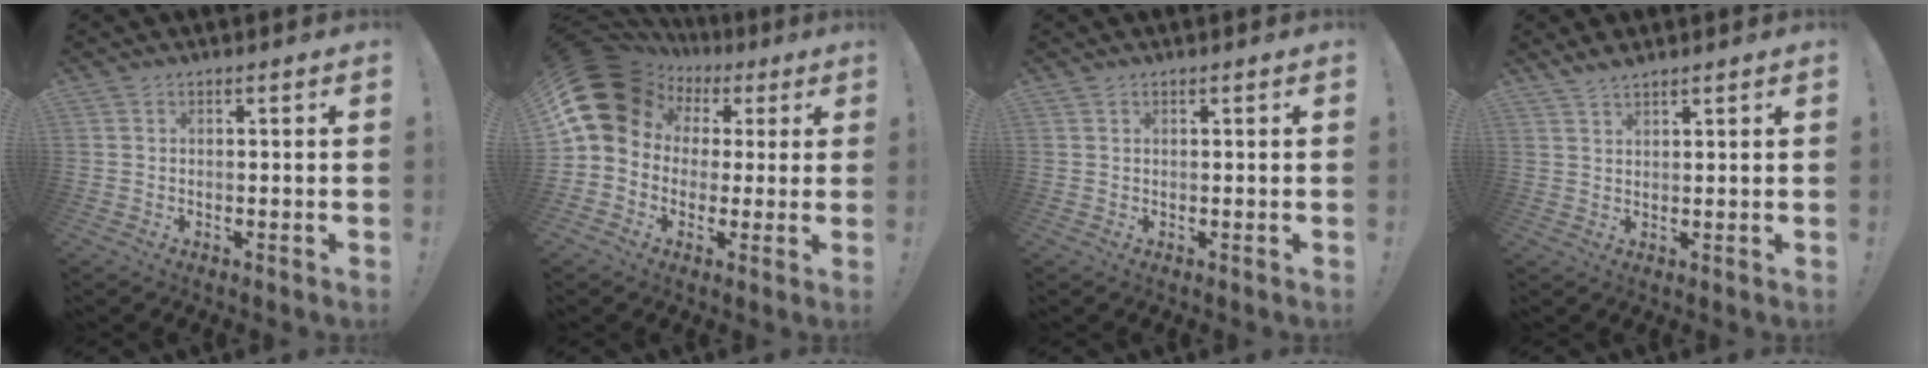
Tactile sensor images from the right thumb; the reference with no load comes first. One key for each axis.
{"total": 16.6, "fx": 5.3, "fy": 13.4, "fz": 8.2, "tx": -0.146, "ty": -0.021, "tz": 0.115}
{"total": 0.0}
{"total": 3.2, "fx": 2.8, "fy": 0.8, "fz": 1.4, "tx": -0.029, "ty": -0.011, "tz": 0.051}